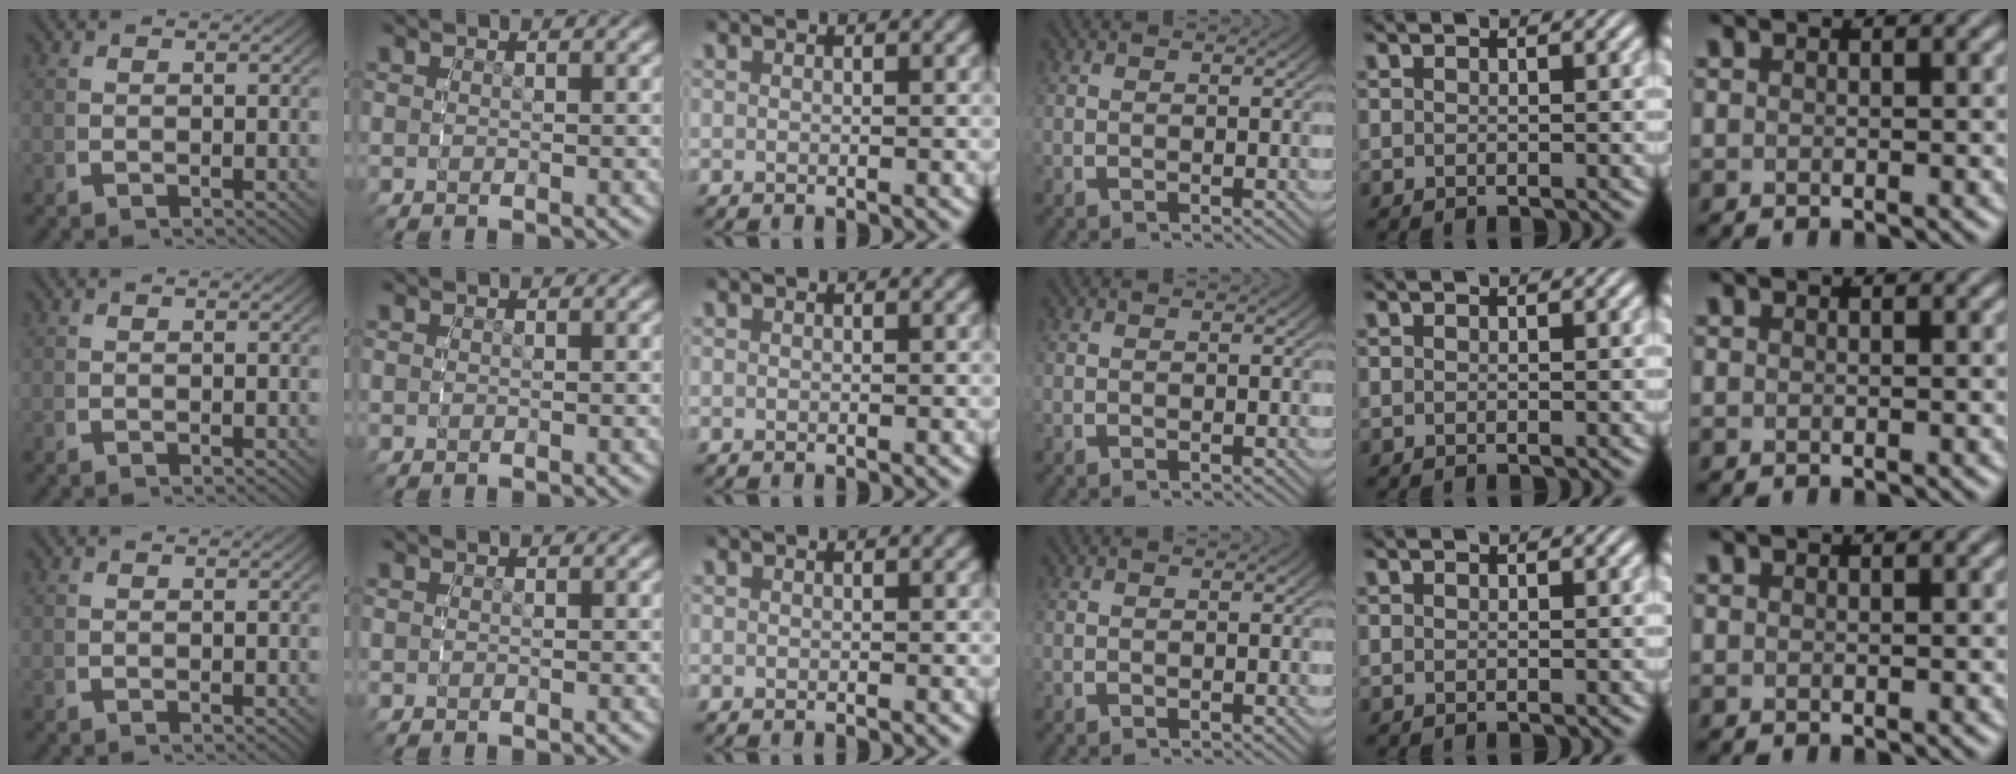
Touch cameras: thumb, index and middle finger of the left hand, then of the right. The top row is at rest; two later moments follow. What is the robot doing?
{"motion": "reach", "object": "photo album"}